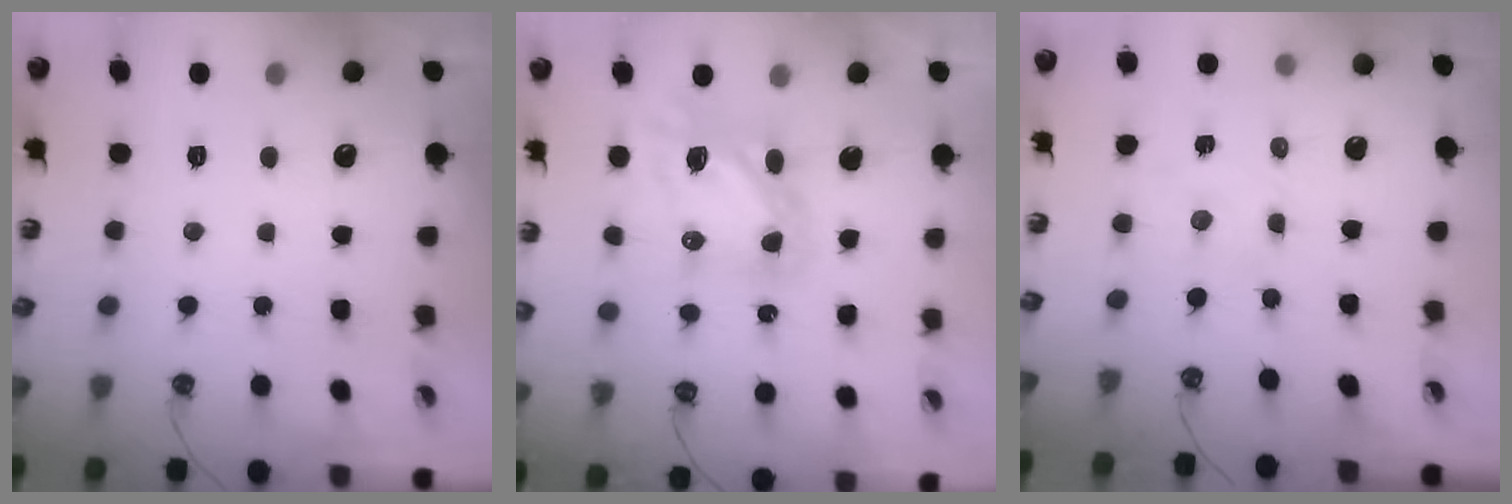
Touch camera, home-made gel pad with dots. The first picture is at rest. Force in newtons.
{"total": 10.4, "press": 10.3, "slide": 0.9}
{"total": 2.6, "press": 2.6, "slide": 0.1}